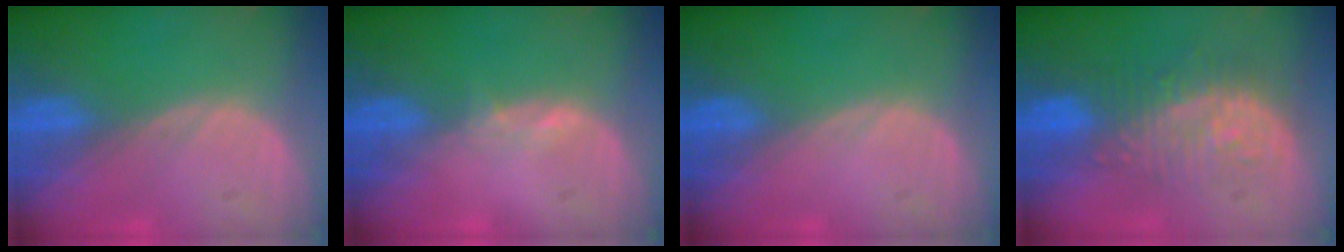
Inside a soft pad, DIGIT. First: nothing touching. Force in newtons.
{"total": 1.3, "press": 1.2, "slide": 0.5}
{"total": 0.0}
{"total": 9.0, "press": 8.6, "slide": 2.9}